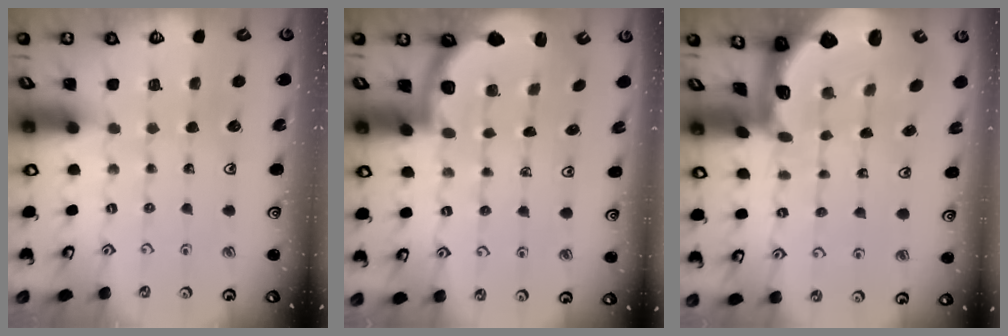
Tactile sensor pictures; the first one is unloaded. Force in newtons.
{"total": 2.6, "press": 2.5, "slide": 0.6}
{"total": 2.9, "press": 2.9, "slide": 0.5}